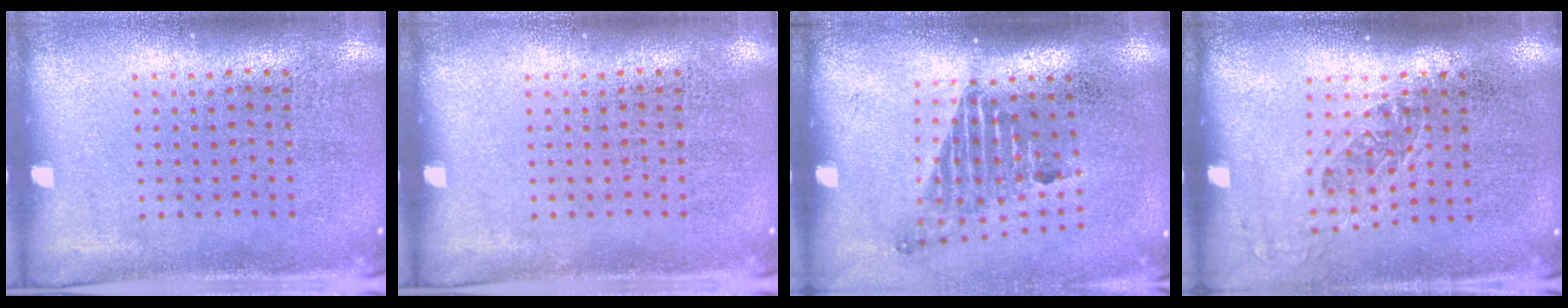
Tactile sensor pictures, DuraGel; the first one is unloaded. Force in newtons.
{"total": 0.0}
{"total": 1.6, "press": 1.2, "slide": 1.1}
{"total": 1.2, "press": 1.0, "slide": 0.7}